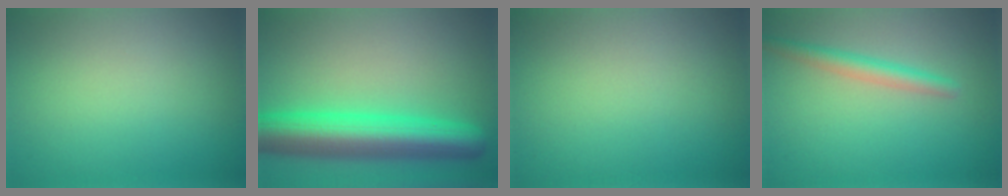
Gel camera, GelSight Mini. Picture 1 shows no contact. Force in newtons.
{"total": 9.0, "press": 9.0, "slide": 0.2}
{"total": 0.0}
{"total": 2.4, "press": 2.4, "slide": 0.1}